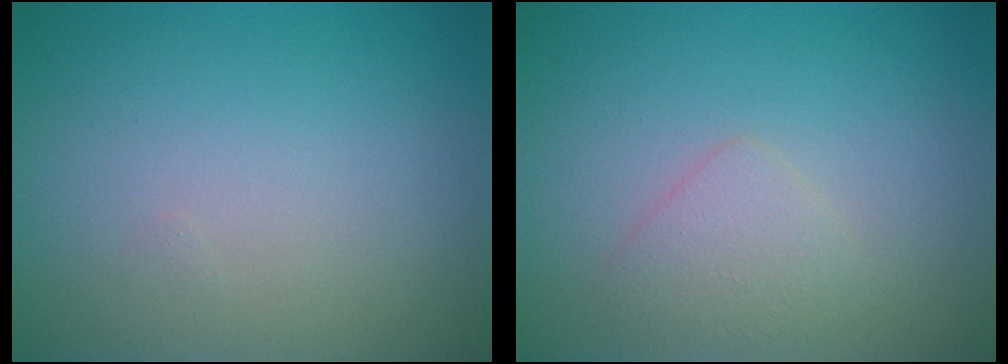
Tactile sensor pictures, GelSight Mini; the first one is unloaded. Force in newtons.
{"total": 1.8, "press": 1.8, "slide": 0.0}